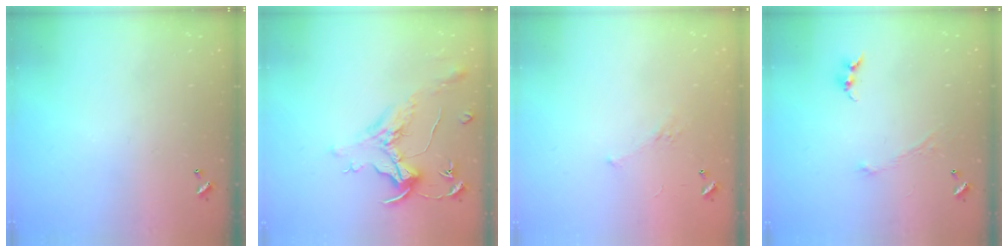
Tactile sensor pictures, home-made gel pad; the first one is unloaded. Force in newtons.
{"total": 1.6, "press": 1.4, "slide": 0.7}
{"total": 2.8, "press": 2.6, "slide": 1.1}
{"total": 1.1, "press": 1.0, "slide": 0.6}